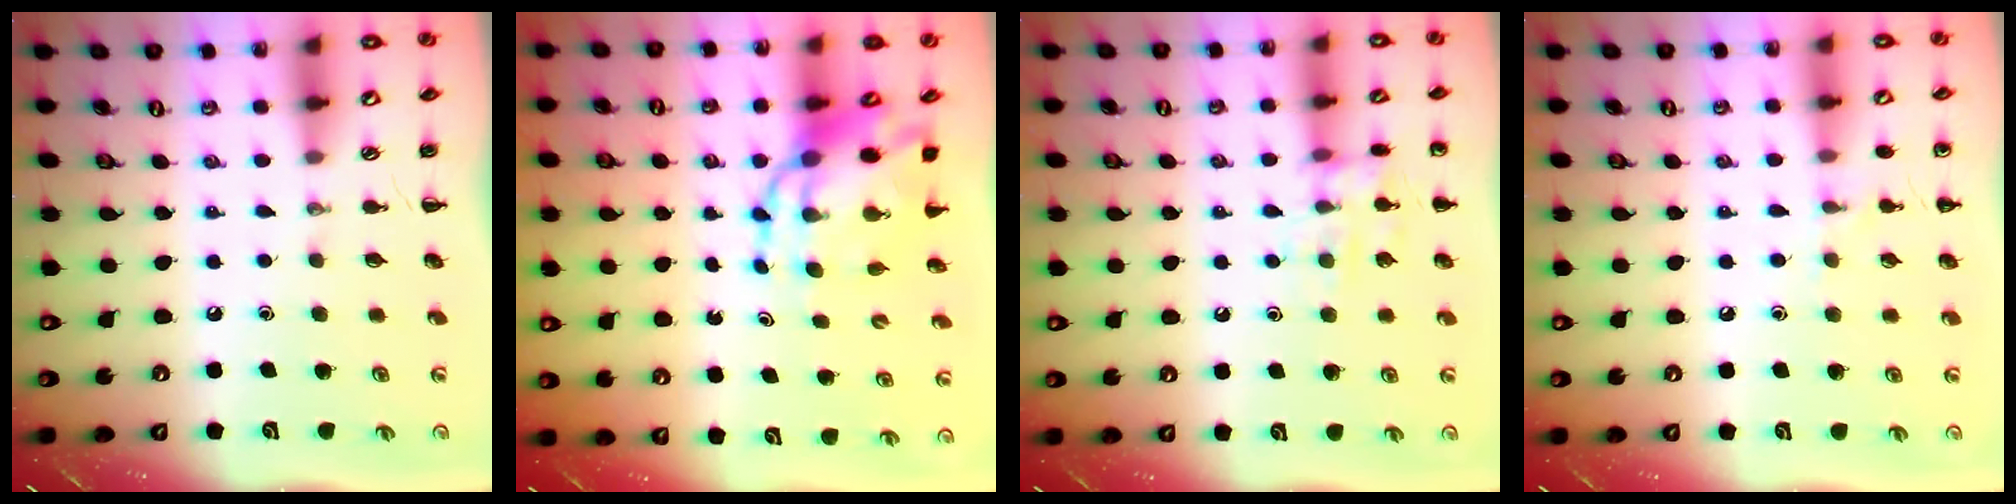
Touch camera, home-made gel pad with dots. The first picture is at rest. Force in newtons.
{"total": 10.0, "press": 9.7, "slide": 2.5}
{"total": 9.9, "press": 9.8, "slide": 1.2}
{"total": 7.1, "press": 6.8, "slide": 2.1}